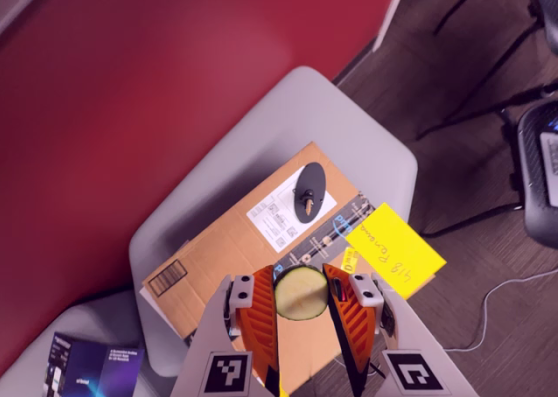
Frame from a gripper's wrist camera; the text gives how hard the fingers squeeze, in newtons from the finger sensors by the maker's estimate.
{"total": 8.5, "left": 8.6, "right": 8.4}